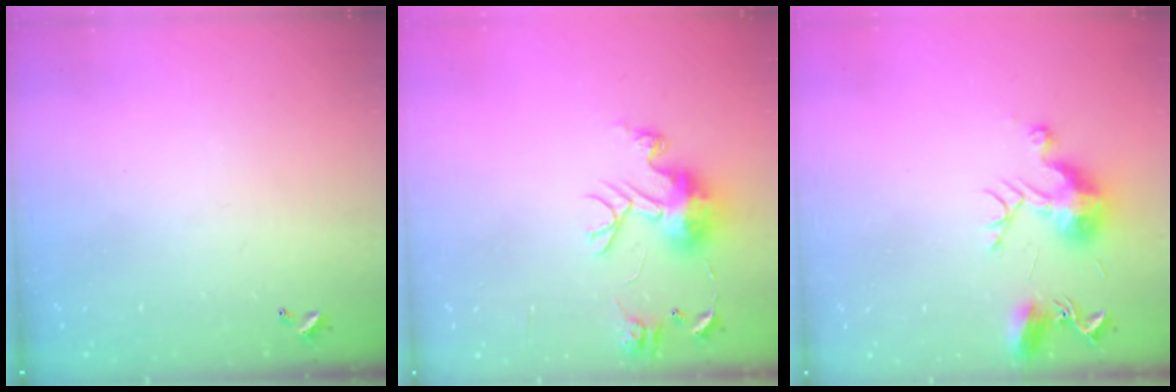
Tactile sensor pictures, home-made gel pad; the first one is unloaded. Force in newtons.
{"total": 10.8, "press": 10.8, "slide": 1.2}
{"total": 9.6, "press": 9.6, "slide": 0.4}